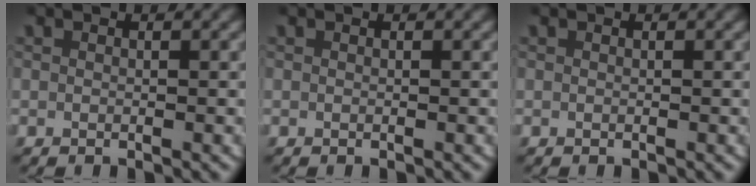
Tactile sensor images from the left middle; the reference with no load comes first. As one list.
[{"total": 0.0}, {"total": 0.0}]